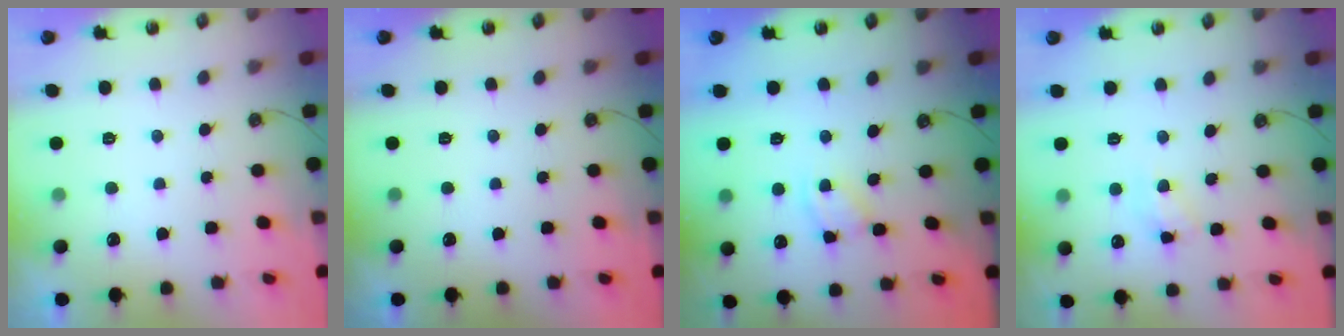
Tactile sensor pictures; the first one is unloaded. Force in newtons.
{"total": 0.0}
{"total": 2.5, "press": 2.5, "slide": 0.1}
{"total": 4.6, "press": 4.6, "slide": 0.3}